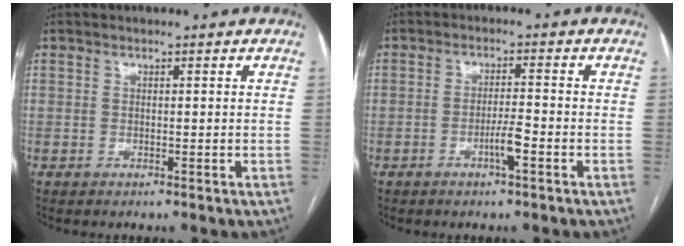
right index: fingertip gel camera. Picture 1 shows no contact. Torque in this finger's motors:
{"motor_torque": [0.81, 0.16, 0.25, 0.09]}